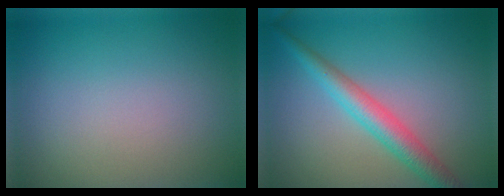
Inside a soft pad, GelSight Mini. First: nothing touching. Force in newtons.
{"total": 3.8, "press": 3.8, "slide": 0.0}